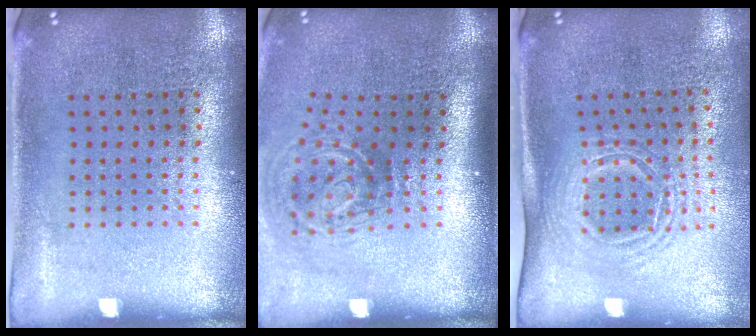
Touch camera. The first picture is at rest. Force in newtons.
{"total": 2.1, "press": 1.2, "slide": 1.6}
{"total": 1.6, "press": 1.3, "slide": 1.0}